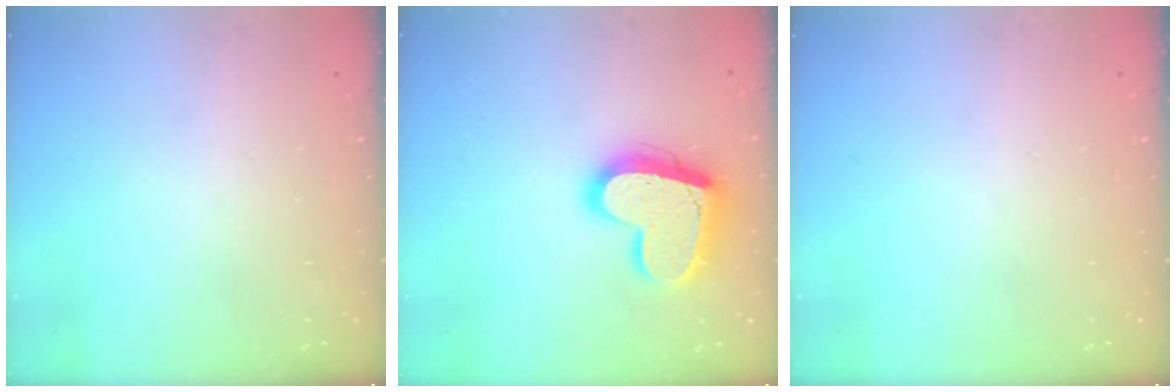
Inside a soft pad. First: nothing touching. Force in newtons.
{"total": 18.1, "press": 18.1, "slide": 1.6}
{"total": 0.0}